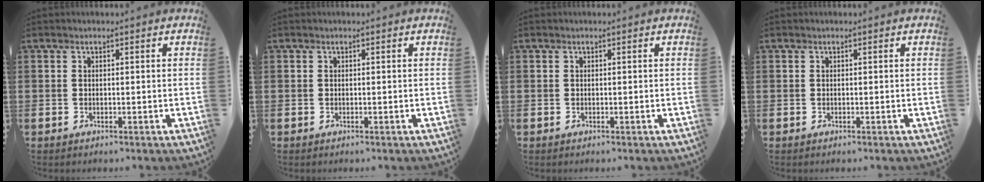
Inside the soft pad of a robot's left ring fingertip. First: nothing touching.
{"total": 0.0}
{"total": 0.0}
{"total": 0.0}